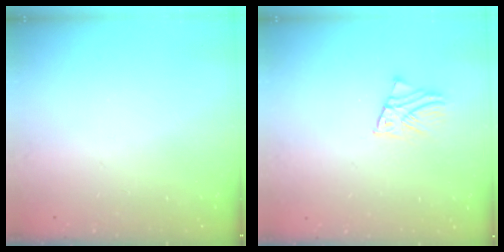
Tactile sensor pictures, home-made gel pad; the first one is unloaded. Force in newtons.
{"total": 2.3, "press": 2.3, "slide": 0.2}